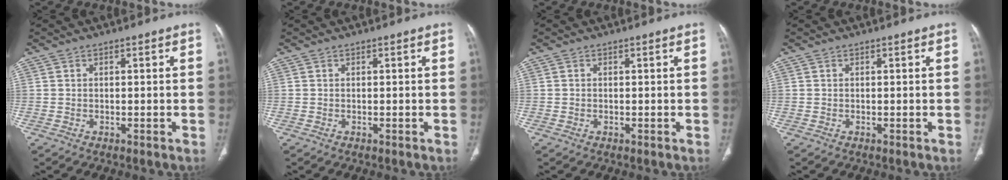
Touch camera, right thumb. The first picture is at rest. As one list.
[{"total": 0.0}, {"total": 0.0}, {"total": 0.0}]